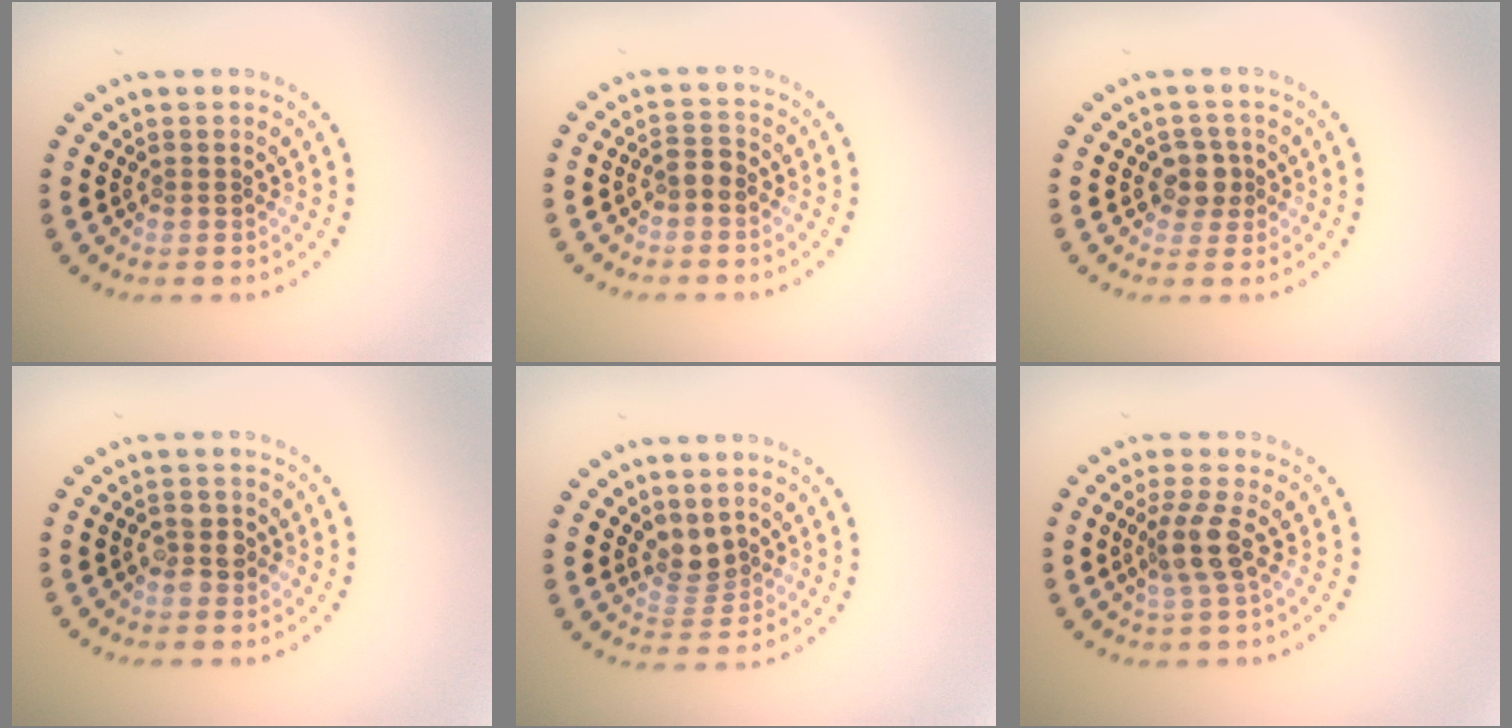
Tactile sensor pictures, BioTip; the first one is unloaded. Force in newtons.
{"total": 1.1, "press": 1.1, "slide": 0.4}
{"total": 2.0, "press": 1.7, "slide": 1.0}
{"total": 2.2, "press": 2.1, "slide": 0.6}
{"total": 2.2, "press": 1.7, "slide": 1.4}
{"total": 2.9, "press": 2.3, "slide": 1.8}